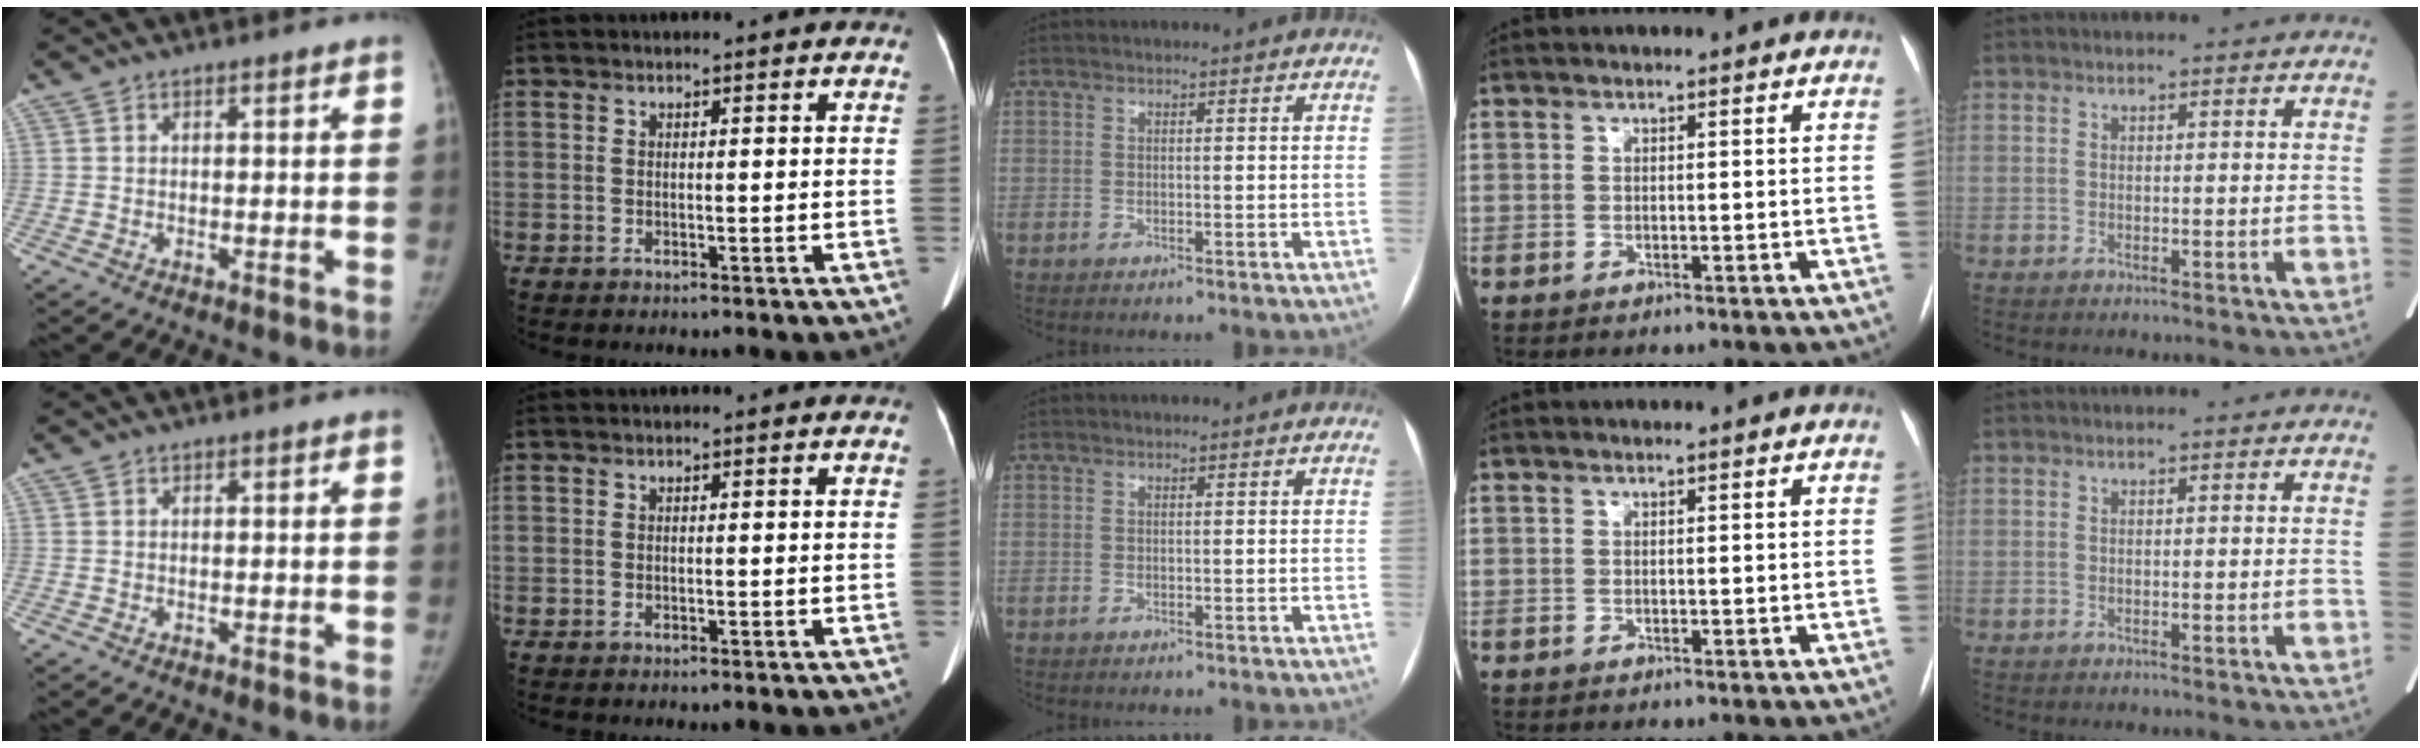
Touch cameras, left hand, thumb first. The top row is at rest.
{}